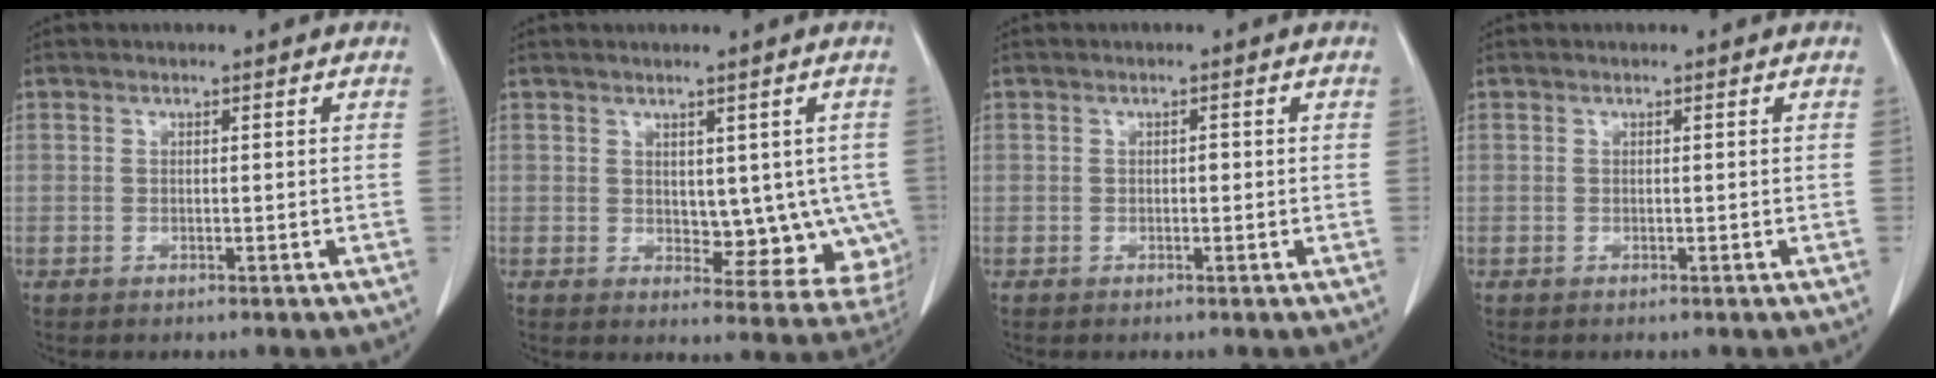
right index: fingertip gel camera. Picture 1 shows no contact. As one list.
[{"total": 8.9, "force": [0.3, 5.2, 7.2], "torque": [-0.065, 0.002, 0.018]}, {"total": 0.6, "force": [-0.1, 0.3, 0.5], "torque": [-0.005, 0.002, -0.001]}, {"total": 0.0}]